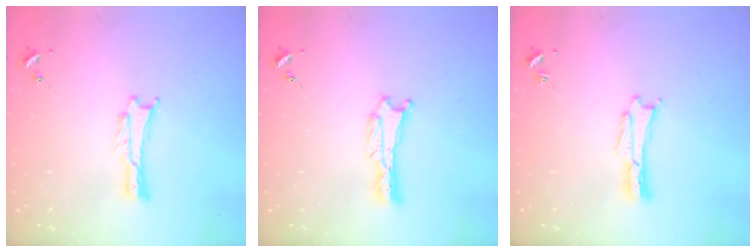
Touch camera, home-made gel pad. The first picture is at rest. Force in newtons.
{"total": 0.7, "press": 0.7, "slide": 0.1}
{"total": 0.0}